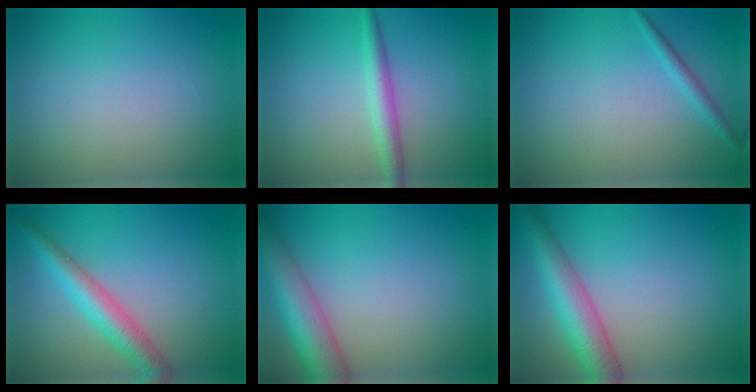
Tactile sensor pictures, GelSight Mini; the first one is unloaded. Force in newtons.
{"total": 2.6, "press": 2.6, "slide": 0.0}
{"total": 1.3, "press": 1.3, "slide": 0.0}
{"total": 4.4, "press": 4.4, "slide": 0.1}
{"total": 7.6, "press": 7.6, "slide": 0.4}
{"total": 6.4, "press": 6.4, "slide": 0.2}